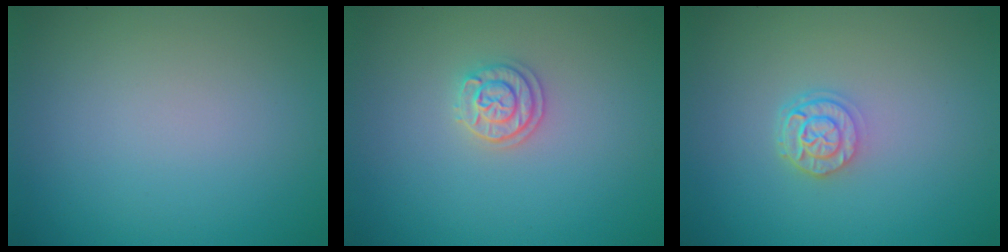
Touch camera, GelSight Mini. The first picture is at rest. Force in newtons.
{"total": 2.1, "press": 2.0, "slide": 0.6}
{"total": 2.4, "press": 1.9, "slide": 1.5}